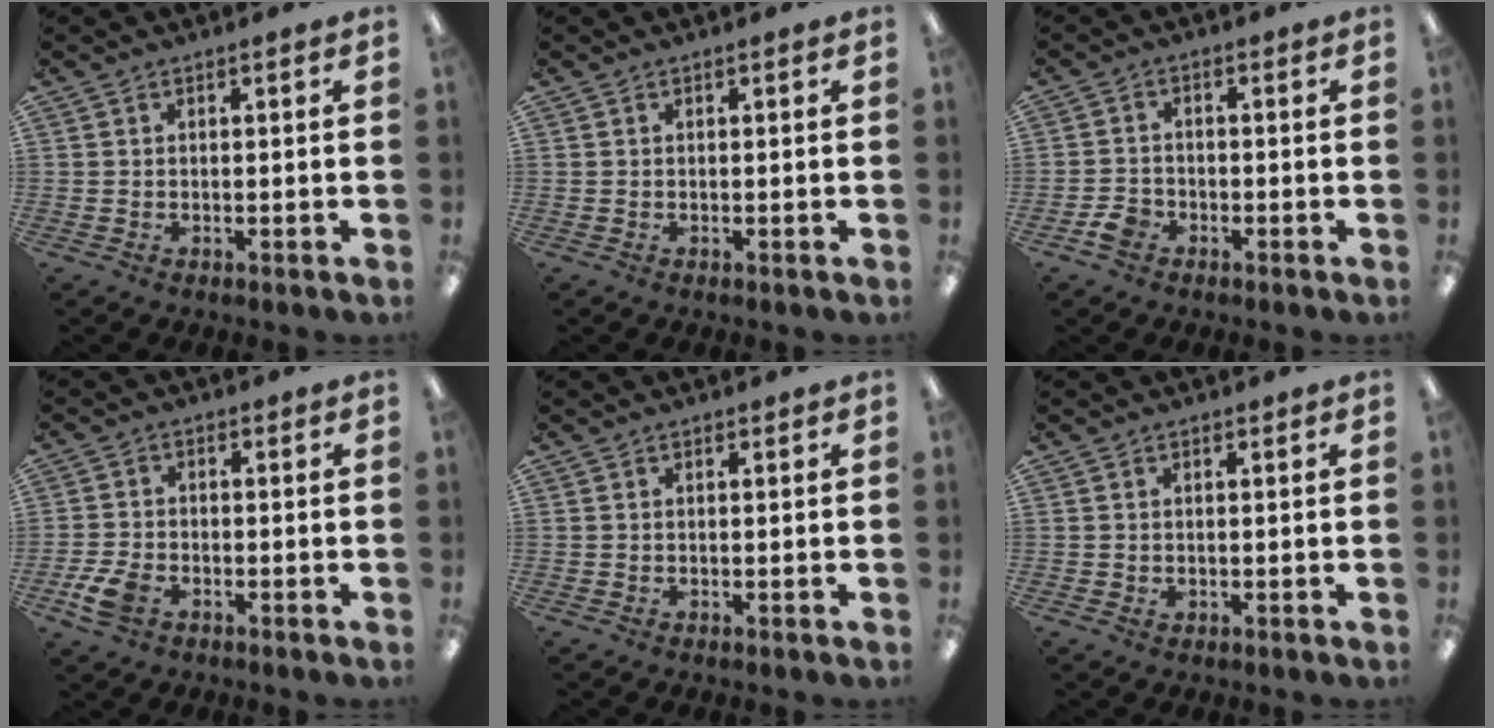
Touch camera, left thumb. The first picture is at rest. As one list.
[{"total": 0.0}, {"total": 4.0, "force": [-2.3, 2.9, 1.5], "torque": [-0.026, 0.011, -0.042]}, {"total": 6.0, "force": [-2.8, 3.9, 3.5], "torque": [-0.084, 0.009, -0.054]}, {"total": 0.0}, {"total": 0.8, "force": [0.2, 0.7, 0.2], "torque": [0.004, 0.001, 0.001]}]